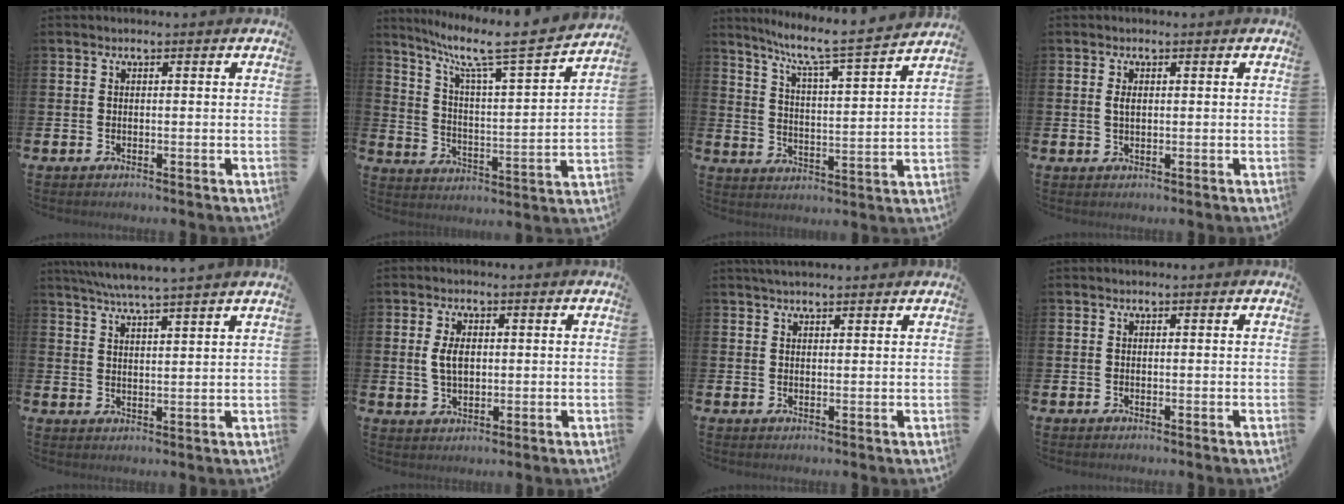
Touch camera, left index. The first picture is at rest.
{"total": 8.3, "force": [6.5, 0.5, 5.1], "torque": [-0.121, -0.051, 0.099]}
{"total": 7.2, "force": [6.4, -0.2, 3.3], "torque": [-0.087, -0.055, 0.102]}
{"total": 1.5, "force": [0.5, 0.8, 1.2], "torque": [-0.015, 0.000, 0.004]}
{"total": 5.1, "force": [4.9, -0.9, 1.3], "torque": [-0.047, -0.021, 0.087]}
{"total": 3.7, "force": [0.9, 2.1, 2.9], "torque": [-0.050, 0.004, 0.011]}
{"total": 2.3, "force": [2.2, 0.5, 0.6], "torque": [-0.007, -0.004, 0.037]}
{"total": 0.0}